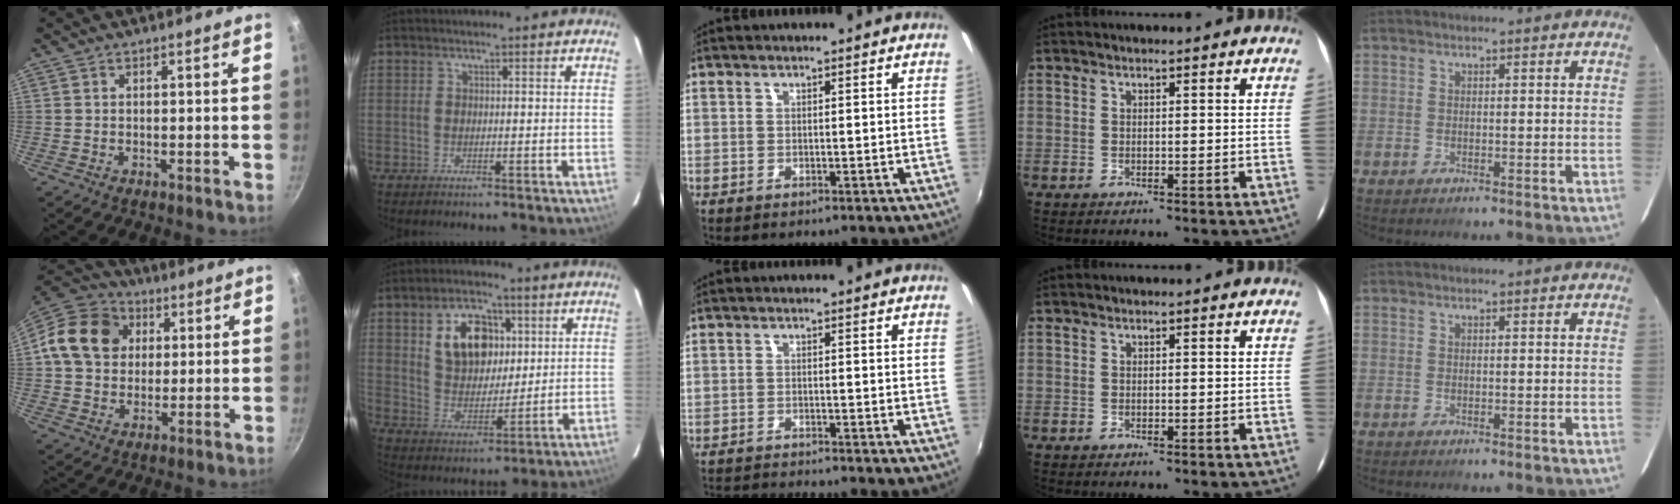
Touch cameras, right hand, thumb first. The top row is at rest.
{"thumb": {"total": 15.0, "force": [3.0, 12.3, 7.9], "torque": [-0.129, 0.021, 0.037]}, "index": {"total": 12.6, "force": [4.2, 8.3, 8.5], "torque": [-0.157, 0.021, 0.086]}, "middle": {"total": 4.9, "force": [-4.8, -0.6, 0.9], "torque": [-0.035, -0.014, -0.088]}}